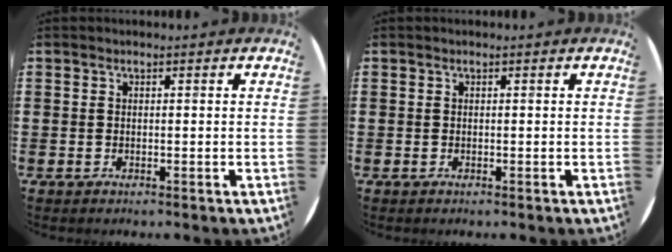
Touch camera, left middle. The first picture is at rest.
{"total": 0.0}